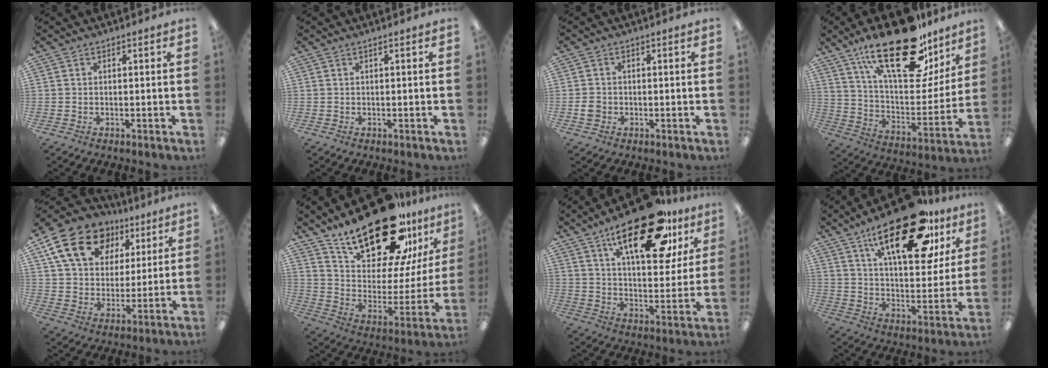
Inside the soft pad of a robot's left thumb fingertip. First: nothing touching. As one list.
[{"total": 0.0}, {"total": 2.5, "force": [-0.8, 2.2, 0.6], "torque": [-0.010, 0.005, -0.016]}, {"total": 28.6, "force": [18.0, 12.1, 18.6], "torque": [-0.277, -0.105, 0.306]}, {"total": 17.9, "force": [9.4, 12.7, 8.5], "torque": [-0.154, -0.029, 0.178]}, {"total": 26.5, "force": [20.5, 9.7, 13.7], "torque": [-0.206, -0.137, 0.350]}, {"total": 24.6, "force": [15.4, 10.0, 16.4], "torque": [-0.241, -0.077, 0.248]}, {"total": 25.2, "force": [16.0, 10.1, 16.7], "torque": [-0.248, -0.082, 0.259]}]